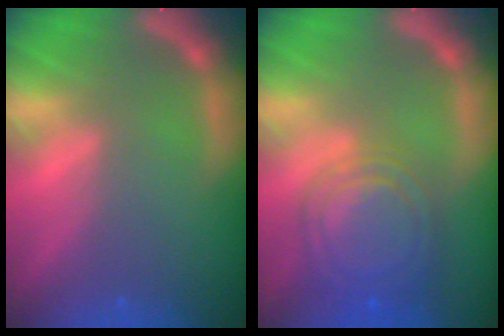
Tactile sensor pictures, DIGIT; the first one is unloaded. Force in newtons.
{"total": 9.1}